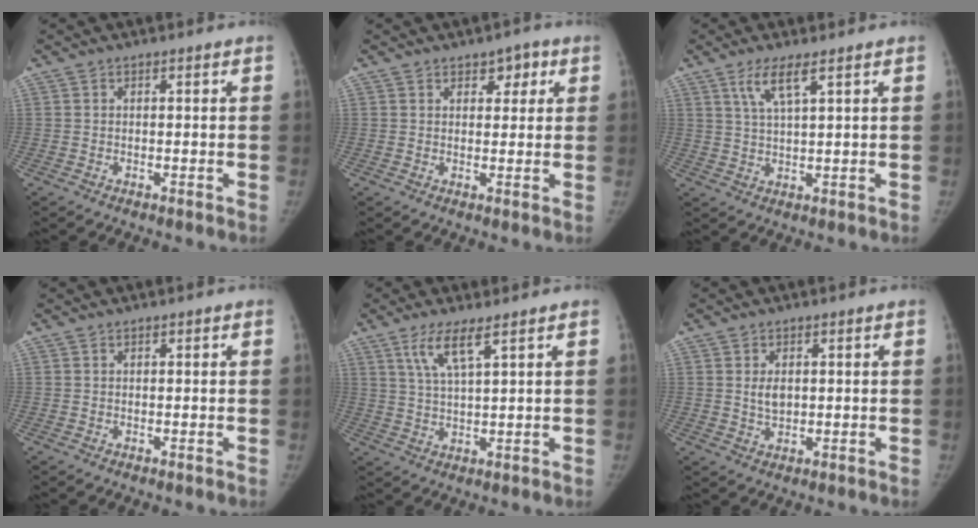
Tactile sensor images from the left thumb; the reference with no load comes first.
{"total": 3.8, "force": [1.9, 2.5, 2.1], "torque": [0.003, -0.005, 0.022]}
{"total": 5.0, "force": [2.9, 0.7, 4.0], "torque": [-0.085, -0.012, 0.063]}
{"total": 0.0}
{"total": 5.8, "force": [3.5, 0.8, 4.6], "torque": [-0.096, -0.018, 0.075]}
{"total": 3.1, "force": [0.6, 2.0, 2.3], "torque": [-0.031, -0.007, 0.015]}